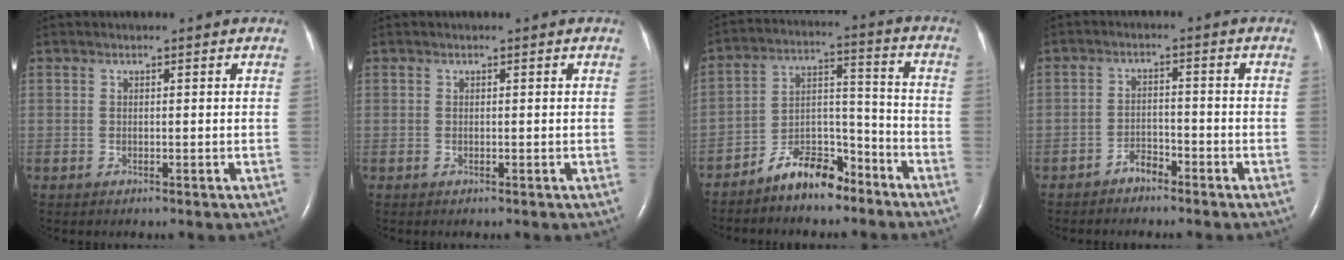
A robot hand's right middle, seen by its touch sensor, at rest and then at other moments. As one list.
[{"total": 0.0}, {"total": 8.8, "force": [-7.1, 3.2, 4.2], "torque": [-0.073, 0.025, -0.127]}, {"total": 2.6, "force": [-2.2, 1.1, 0.8], "torque": [-0.014, 0.003, -0.038]}]